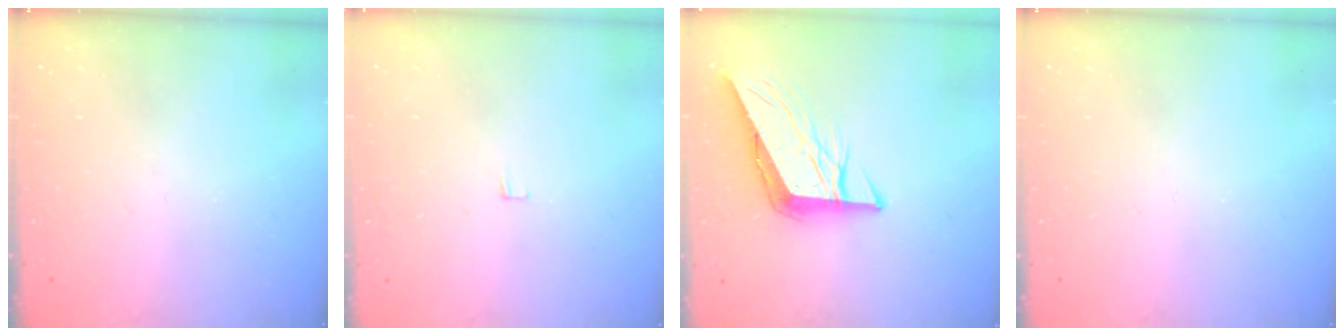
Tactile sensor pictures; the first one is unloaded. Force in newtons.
{"total": 3.9, "press": 3.8, "slide": 0.4}
{"total": 9.2, "press": 9.1, "slide": 0.8}
{"total": 0.0}